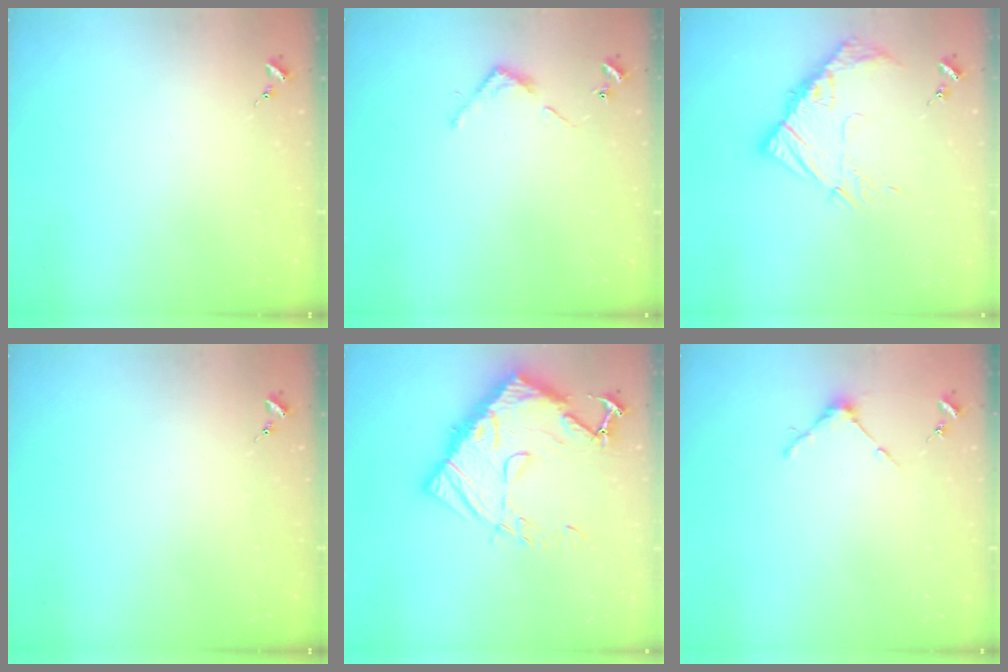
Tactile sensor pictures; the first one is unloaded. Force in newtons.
{"total": 3.7, "press": 3.7, "slide": 0.2}
{"total": 12.2, "press": 12.1, "slide": 0.9}
{"total": 0.0}
{"total": 22.1, "press": 22.0, "slide": 2.0}
{"total": 4.0, "press": 4.0, "slide": 0.4}